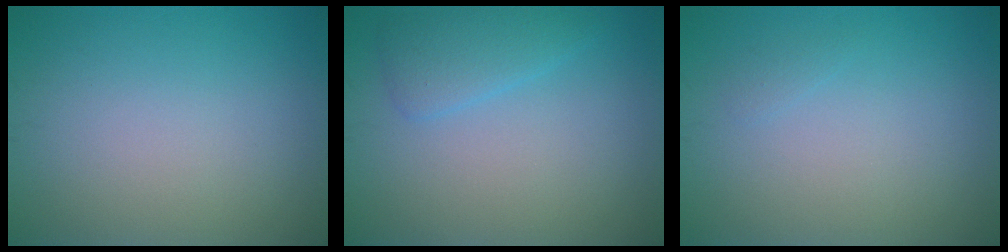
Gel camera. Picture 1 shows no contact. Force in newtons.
{"total": 2.4, "press": 2.4, "slide": 0.2}
{"total": 0.5, "press": 0.5, "slide": 0.1}